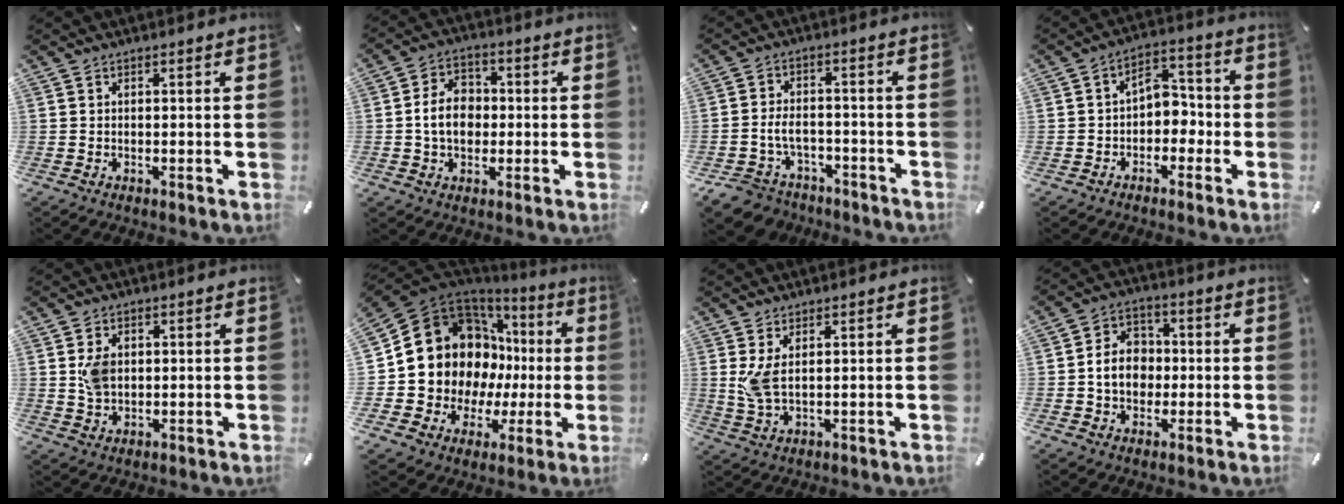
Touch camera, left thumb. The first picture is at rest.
{"total": 8.5, "force": [-0.6, 6.7, 5.2], "torque": [-0.098, 0.011, -0.012]}
{"total": 6.9, "force": [-3.1, 5.3, 3.1], "torque": [-0.080, 0.014, -0.060]}
{"total": 5.9, "force": [-1.2, 4.9, 2.9], "torque": [-0.043, 0.006, -0.027]}
{"total": 5.3, "force": [1.0, 3.9, 3.5], "torque": [-0.071, 0.001, 0.016]}
{"total": 16.0, "force": [4.2, 14.0, 6.6], "torque": [-0.108, -0.047, 0.103]}
{"total": 5.6, "force": [1.5, 2.4, 4.8], "torque": [-0.100, -0.005, 0.024]}
{"total": 8.9, "force": [-0.8, 7.5, 4.6], "torque": [-0.091, 0.018, -0.013]}